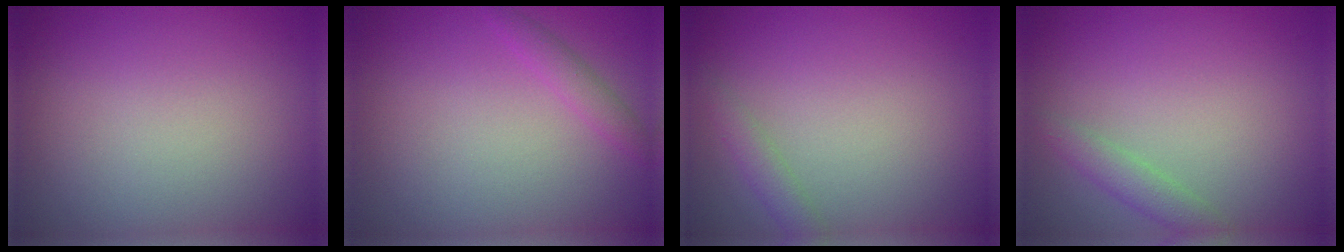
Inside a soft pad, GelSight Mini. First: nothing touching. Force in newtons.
{"total": 1.3, "press": 1.3, "slide": 0.1}
{"total": 1.4, "press": 1.4, "slide": 0.0}
{"total": 1.8, "press": 1.8, "slide": 0.1}